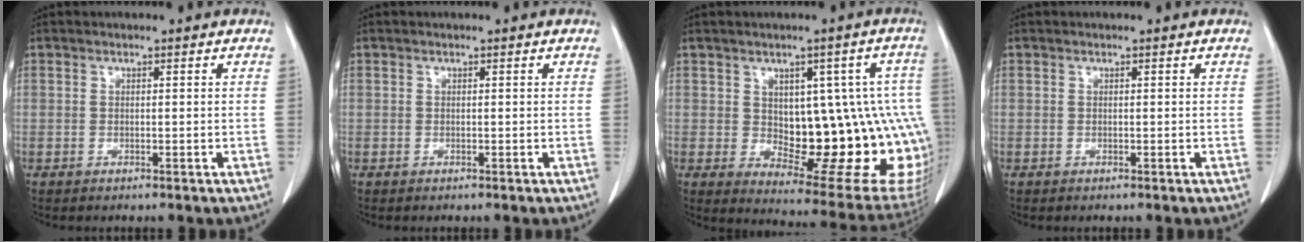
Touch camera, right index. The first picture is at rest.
{"total": 0.0}
{"total": 19.4, "force": [-0.6, 8.0, 17.7], "torque": [-0.143, 0.022, 0.021]}
{"total": 0.0}